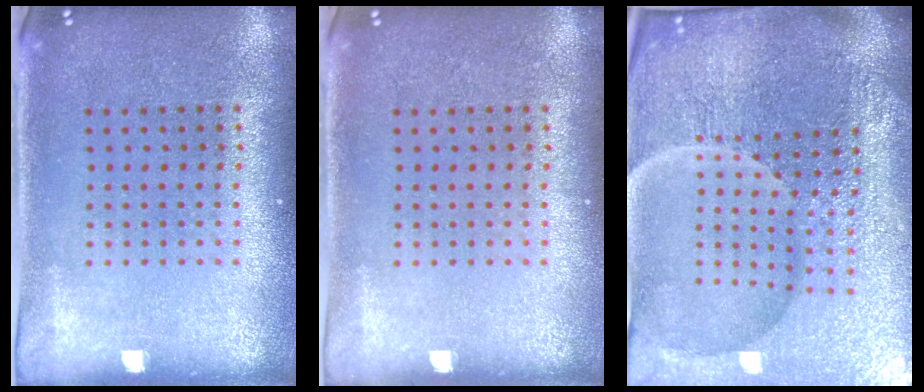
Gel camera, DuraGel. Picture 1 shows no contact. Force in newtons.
{"total": 0.0}
{"total": 6.6, "press": 5.9, "slide": 2.9}